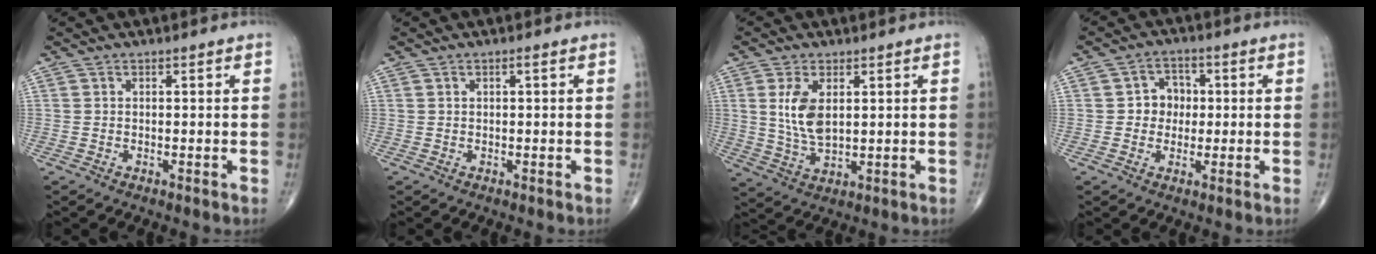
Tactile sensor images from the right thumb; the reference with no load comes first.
{"total": 0.5, "force": [0.2, 0.1, 0.5], "torque": [-0.011, 0.000, 0.002]}
{"total": 7.6, "force": [1.9, 3.9, 6.3], "torque": [-0.122, -0.014, 0.045]}
{"total": 5.1, "force": [0.2, 4.5, 2.3], "torque": [-0.002, 0.010, -0.005]}